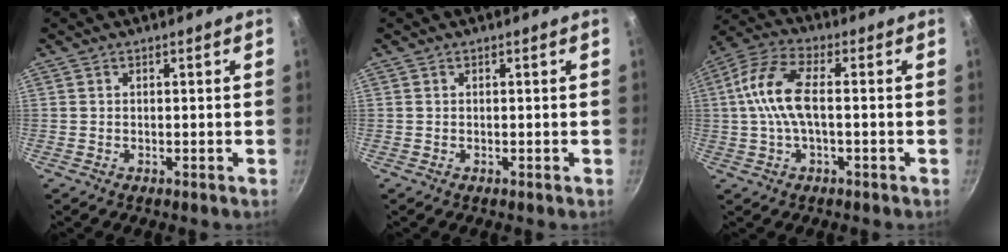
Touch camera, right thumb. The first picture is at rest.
{"total": 0.0}
{"total": 10.5, "force": [-0.2, 4.8, 9.4], "torque": [-0.201, 0.028, -0.017]}